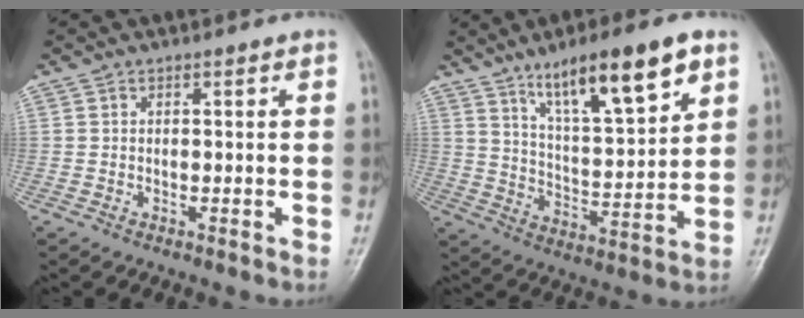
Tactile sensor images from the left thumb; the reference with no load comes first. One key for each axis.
{"total": 15.7, "fx": 9.3, "fy": 3.8, "fz": 12.0, "tx": -0.178, "ty": -0.041, "tz": 0.161}